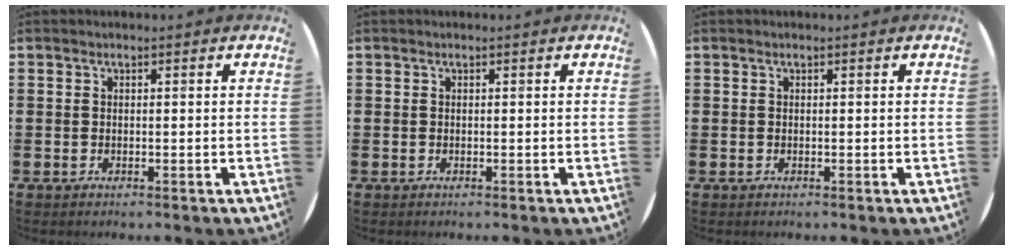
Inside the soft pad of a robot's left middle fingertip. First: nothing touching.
{"total": 0.0}
{"total": 0.0}